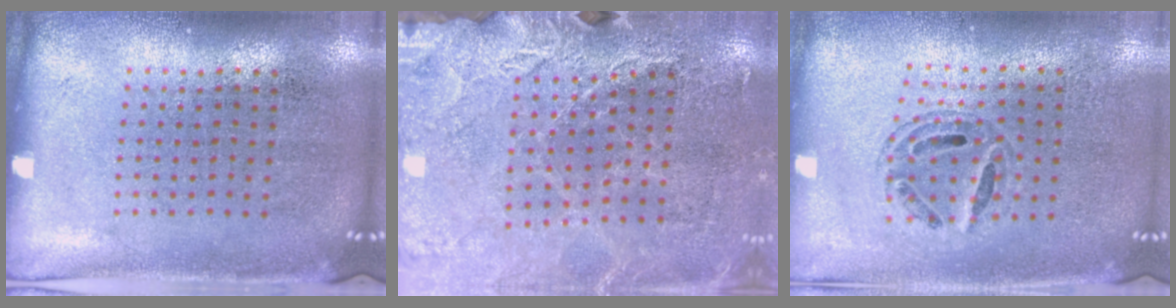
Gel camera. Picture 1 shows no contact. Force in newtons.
{"total": 2.8, "press": 2.8, "slide": 0.3}
{"total": 0.7, "press": 0.7, "slide": 0.1}